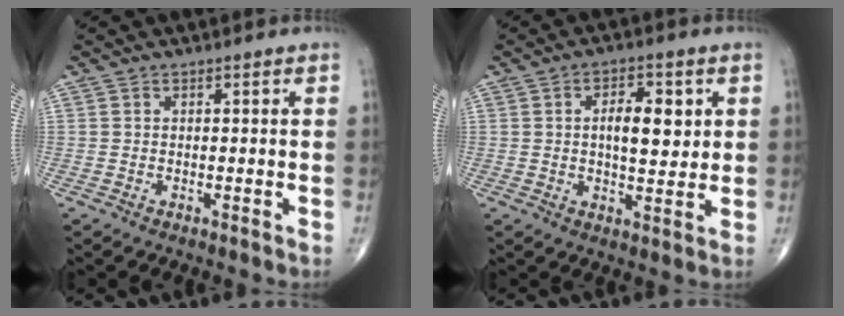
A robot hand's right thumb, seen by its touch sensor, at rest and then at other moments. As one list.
[{"total": 8.0, "force": [1.7, 3.8, 6.8], "torque": [-0.087, -0.008, 0.025]}]